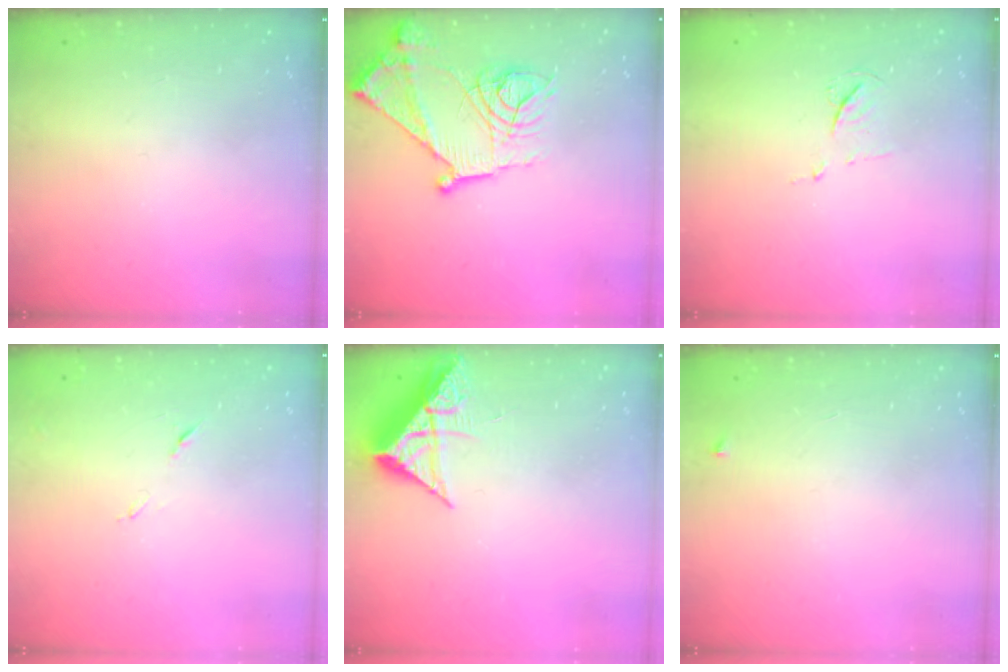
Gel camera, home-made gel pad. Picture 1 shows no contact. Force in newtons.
{"total": 16.5, "press": 16.5, "slide": 1.3}
{"total": 5.6, "press": 5.6, "slide": 0.8}
{"total": 6.1, "press": 6.1, "slide": 0.6}
{"total": 7.6, "press": 7.6, "slide": 0.4}
{"total": 2.3, "press": 2.3, "slide": 0.3}